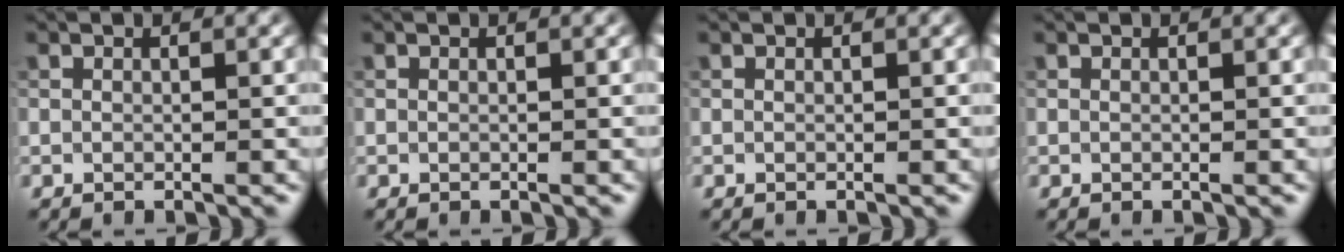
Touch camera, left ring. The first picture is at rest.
{"total": 0.0}
{"total": 0.0}
{"total": 0.0}